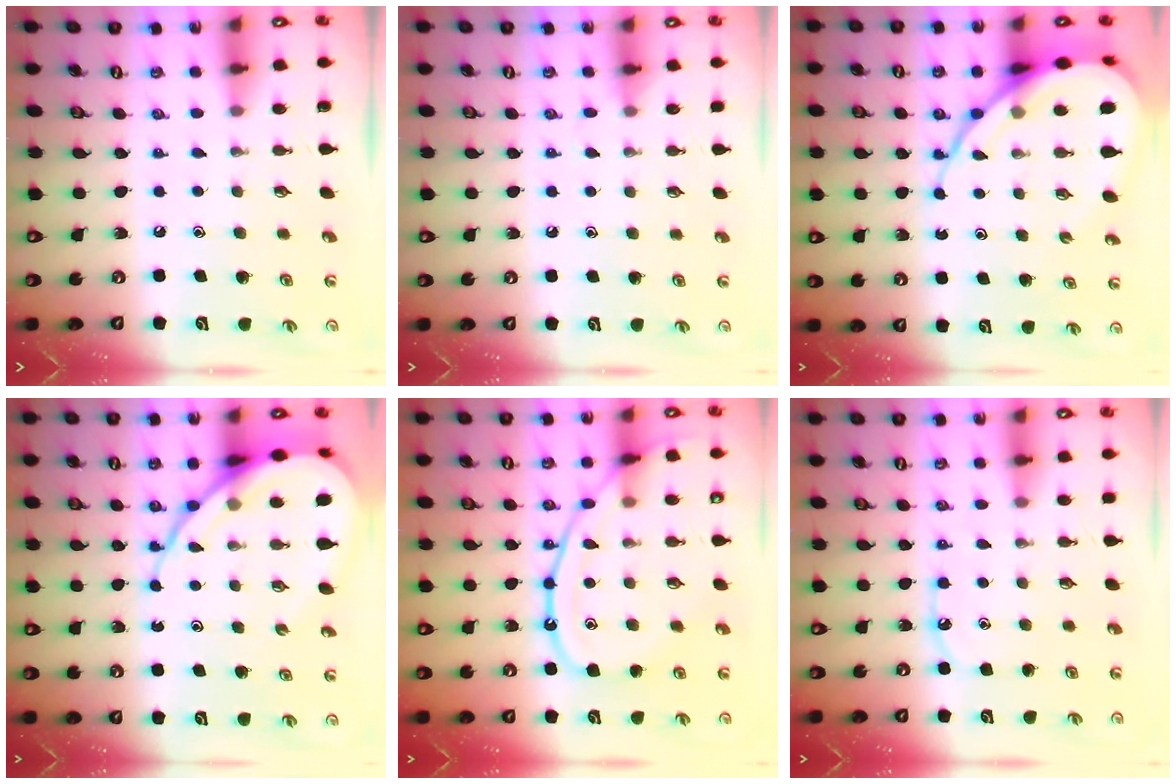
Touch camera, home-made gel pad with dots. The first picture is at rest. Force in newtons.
{"total": 5.8, "press": 5.8, "slide": 0.8}
{"total": 14.4, "press": 14.3, "slide": 1.5}
{"total": 14.4, "press": 14.3, "slide": 1.5}
{"total": 14.2, "press": 14.2, "slide": 1.2}
{"total": 6.1, "press": 6.1, "slide": 0.8}